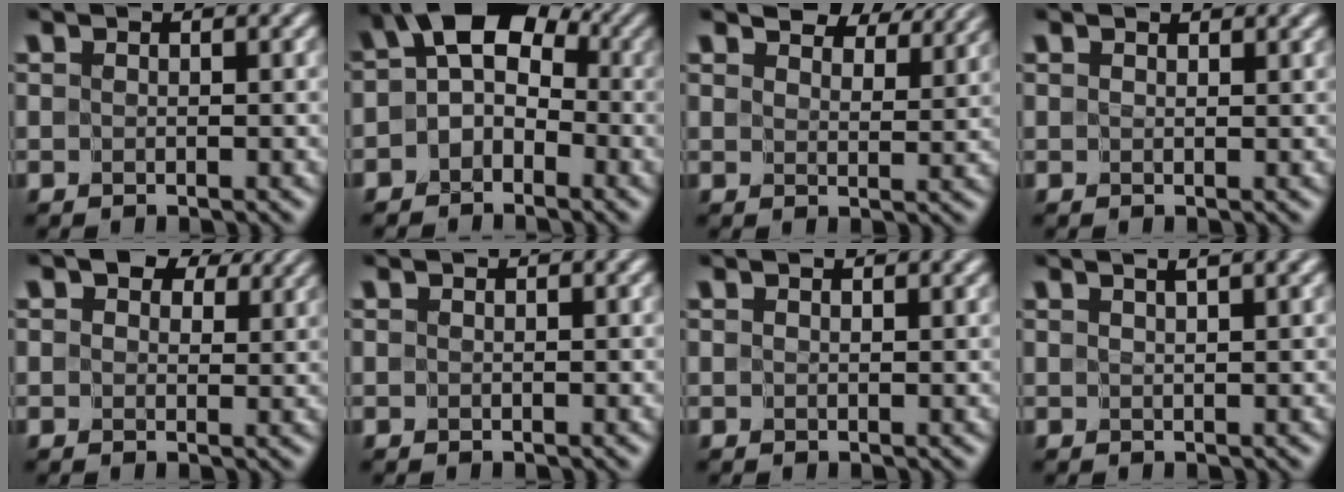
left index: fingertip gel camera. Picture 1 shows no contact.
{"total": 6.8, "force": [0.3, 4.8, 4.8], "torque": [-0.052, 0.025, -0.017]}
{"total": 5.7, "force": [5.2, 1.4, 1.9], "torque": [-0.035, 0.003, 0.068]}
{"total": 0.7, "force": [0.7, 0.2, 0.2], "torque": [-0.001, 0.003, 0.008]}
{"total": 4.3, "force": [2.5, 2.4, 2.6], "torque": [-0.036, 0.002, 0.027]}
{"total": 0.0}
{"total": 0.5, "force": [0.5, 0.1, 0.2], "torque": [0.002, 0.003, 0.007]}
{"total": 2.1, "force": [1.4, 0.4, 1.5], "torque": [-0.003, 0.003, -0.002]}